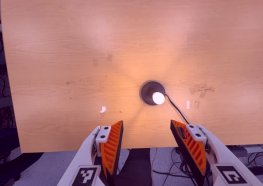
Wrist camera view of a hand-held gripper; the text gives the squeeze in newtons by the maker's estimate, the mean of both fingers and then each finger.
{"total": 0.0}